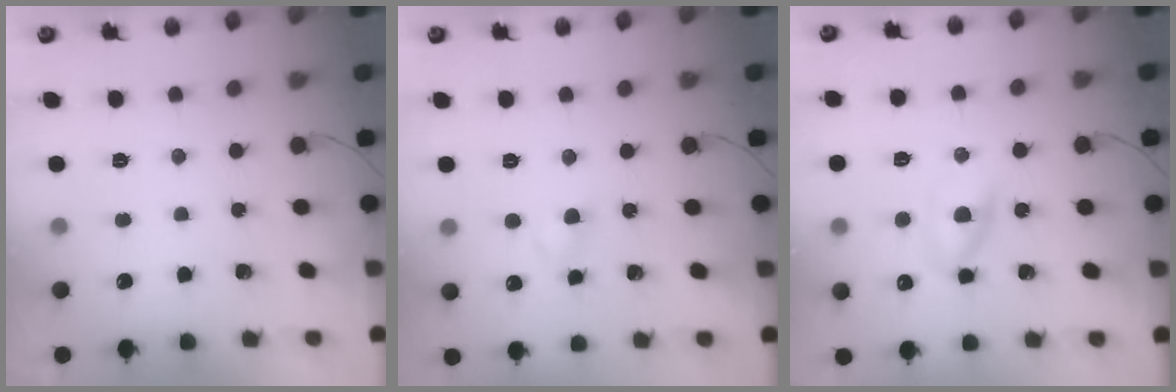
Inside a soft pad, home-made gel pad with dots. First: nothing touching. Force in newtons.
{"total": 2.8, "press": 2.6, "slide": 1.1}
{"total": 6.1, "press": 6.0, "slide": 0.9}